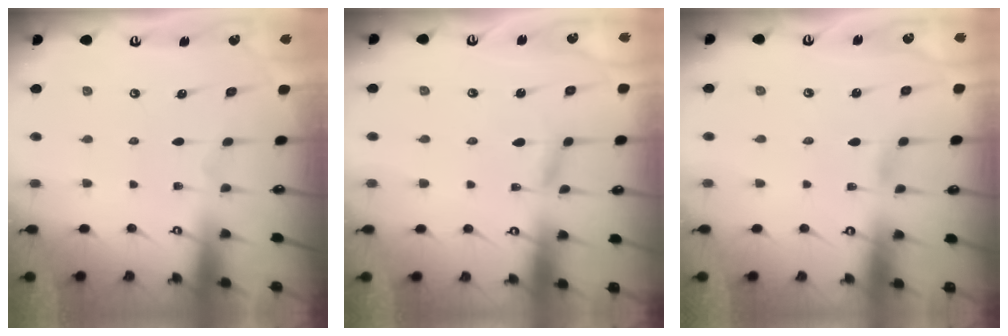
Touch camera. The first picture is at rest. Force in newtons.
{"total": 1.7, "press": 1.7, "slide": 0.2}
{"total": 1.2, "press": 1.2, "slide": 0.1}